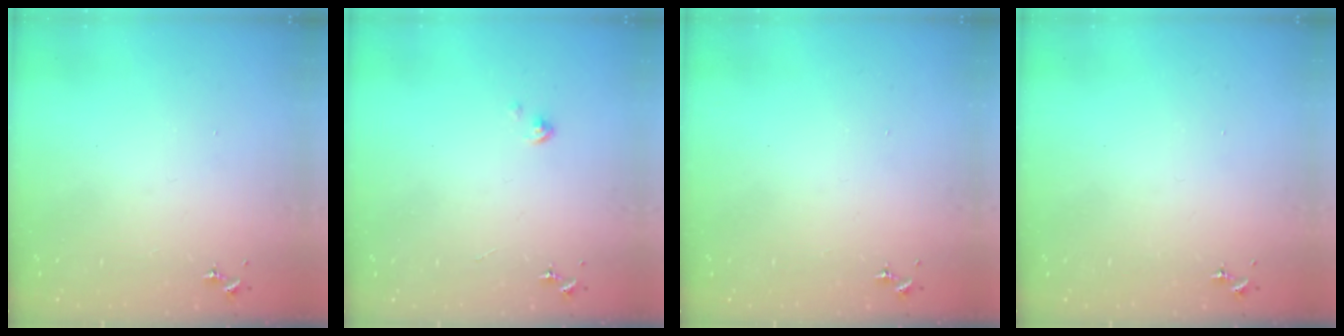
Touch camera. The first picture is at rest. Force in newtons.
{"total": 2.5, "press": 2.4, "slide": 0.2}
{"total": 0.0}
{"total": 0.0}